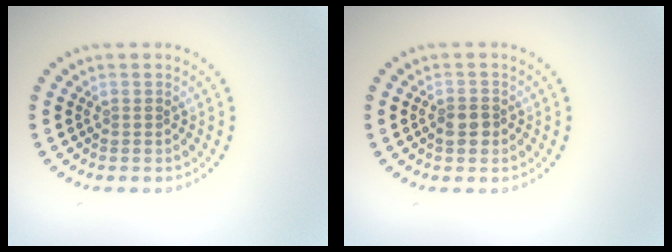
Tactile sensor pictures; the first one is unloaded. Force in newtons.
{"total": 1.8, "press": 1.7, "slide": 0.7}